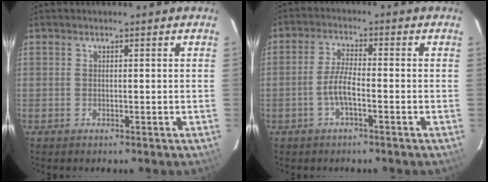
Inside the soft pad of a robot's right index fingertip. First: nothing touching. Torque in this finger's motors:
{"motor_torque": [0.81, -0.54, 0.48, 0.13]}